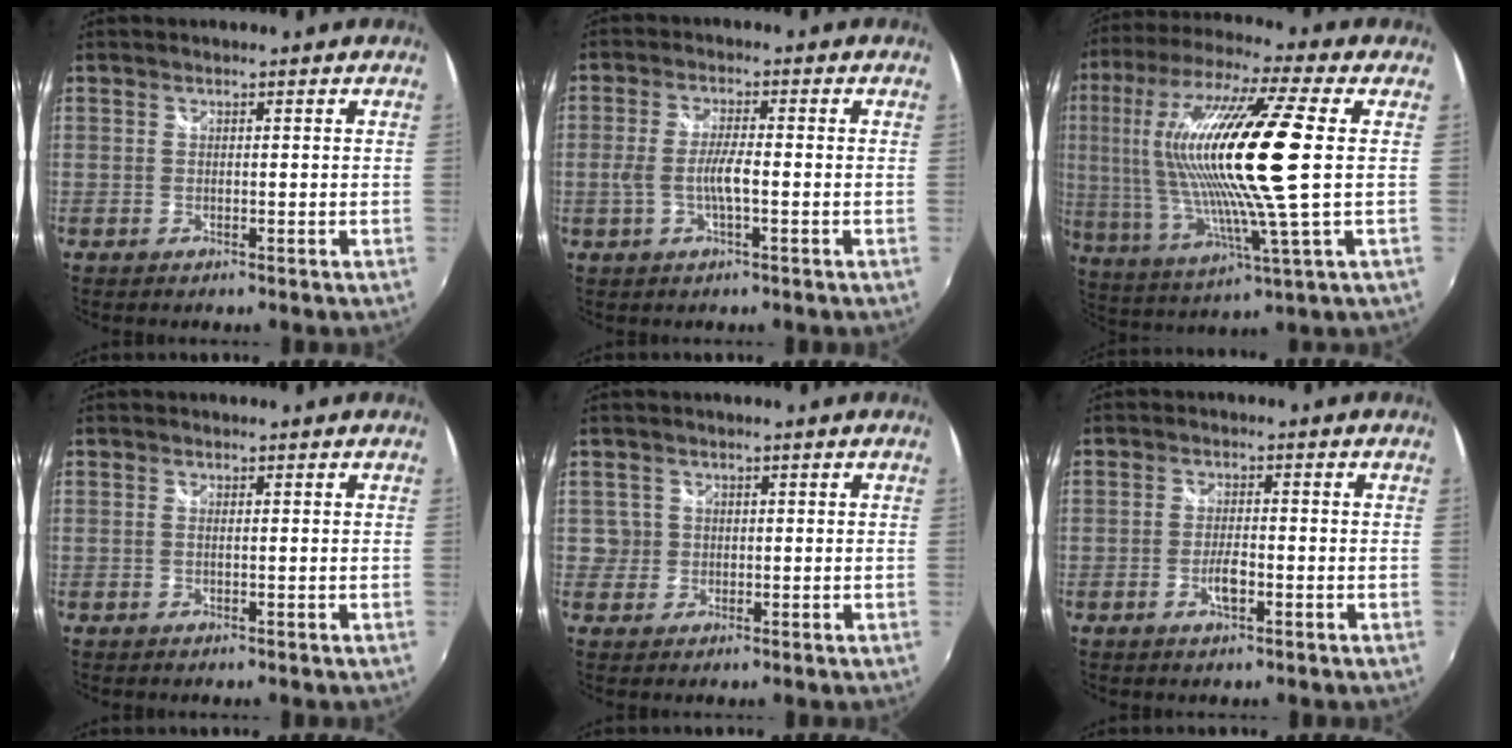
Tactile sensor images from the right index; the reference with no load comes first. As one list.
[{"total": 5.3, "force": [-1.2, 0.8, 5.1], "torque": [-0.102, -0.001, -0.022]}, {"total": 21.7, "force": [3.5, 2.9, 21.2], "torque": [-0.395, 0.006, 0.061]}, {"total": 0.6, "force": [-0.1, -0.1, 0.6], "torque": [-0.011, 0.001, -0.004]}, {"total": 2.8, "force": [0.3, 2.8, -0.1], "torque": [0.014, 0.014, 0.004]}, {"total": 3.6, "force": [-1.5, 1.2, 3.0], "torque": [-0.062, -0.001, -0.029]}]